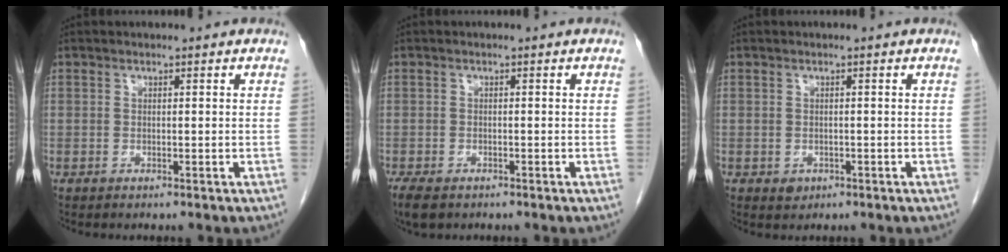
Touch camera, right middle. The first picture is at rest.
{"total": 5.2, "force": [-3.7, 2.5, 2.7], "torque": [-0.051, -0.011, -0.058]}
{"total": 1.4, "force": [-0.6, 1.1, 0.5], "torque": [-0.008, 0.003, -0.002]}